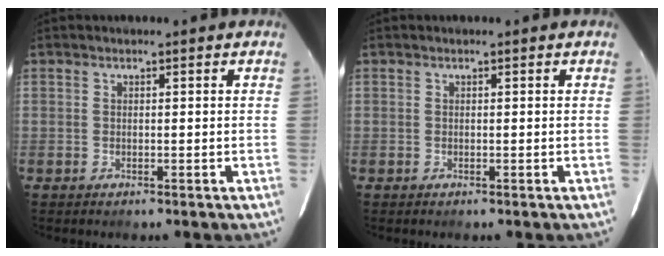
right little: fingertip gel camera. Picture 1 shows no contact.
{"total": 0.0}